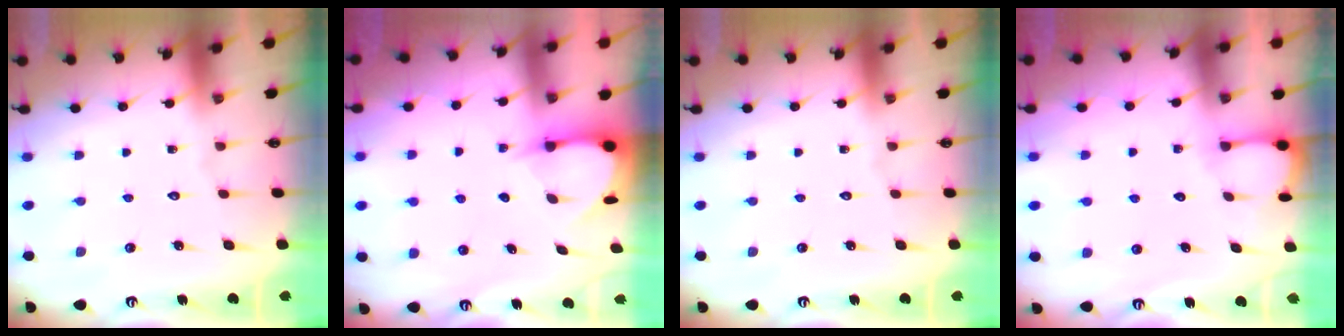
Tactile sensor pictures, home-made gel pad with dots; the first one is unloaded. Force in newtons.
{"total": 3.6, "press": 3.6, "slide": 0.3}
{"total": 0.0}
{"total": 3.4, "press": 3.4, "slide": 0.3}